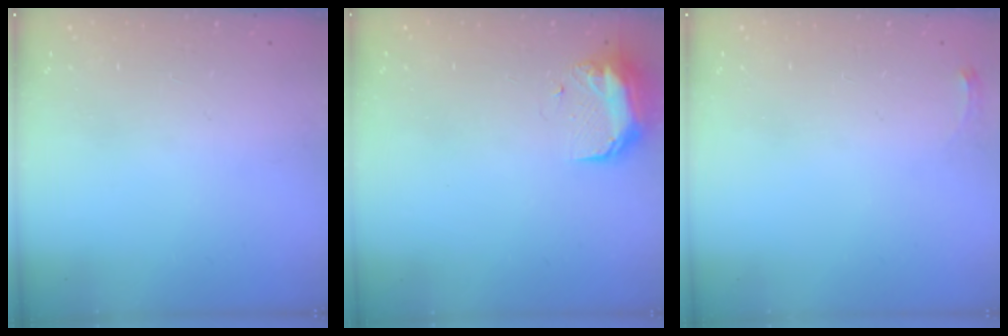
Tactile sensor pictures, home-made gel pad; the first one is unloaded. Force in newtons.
{"total": 9.3, "press": 9.1, "slide": 1.9}
{"total": 2.8, "press": 2.8, "slide": 0.4}